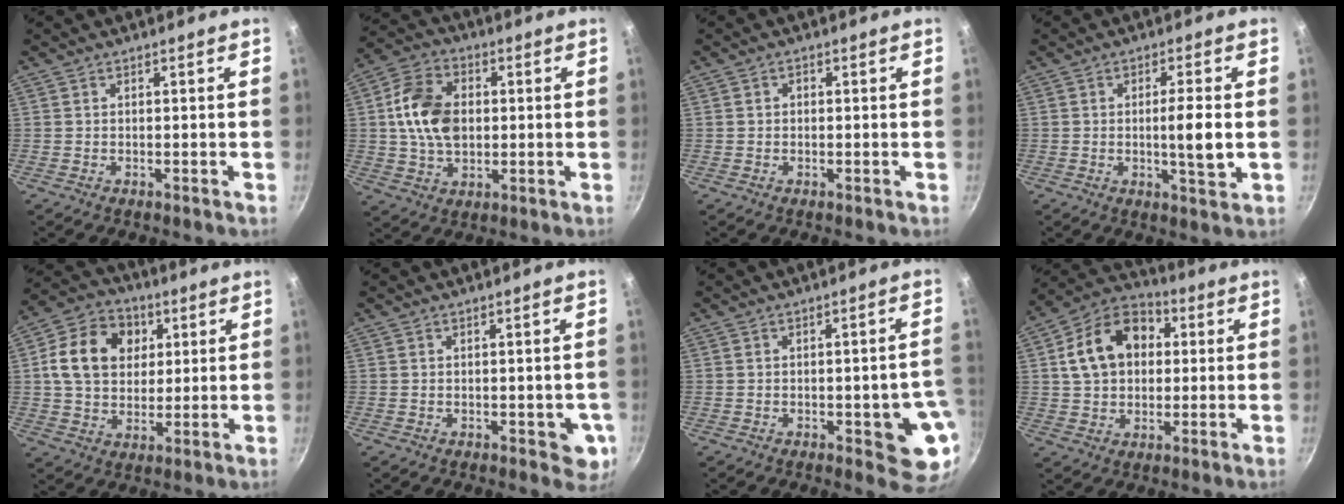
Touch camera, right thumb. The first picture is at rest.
{"total": 12.9, "force": [1.2, 9.0, 9.1], "torque": [-0.145, 0.011, 0.013]}
{"total": 0.9, "force": [-0.1, 0.8, 0.4], "torque": [-0.005, 0.006, -0.003]}
{"total": 6.3, "force": [-0.3, 0.7, 6.2], "torque": [-0.111, -0.004, -0.005]}
{"total": 14.8, "force": [3.7, 11.7, 8.4], "torque": [-0.123, 0.007, 0.053]}
{"total": 4.5, "force": [-0.9, 2.3, 3.8], "torque": [-0.024, -0.002, -0.009]}
{"total": 9.6, "force": [-2.2, 3.6, 8.6], "torque": [-0.060, 0.008, -0.024]}
{"total": 14.9, "force": [2.9, 11.2, 9.4], "torque": [-0.135, 0.028, 0.034]}